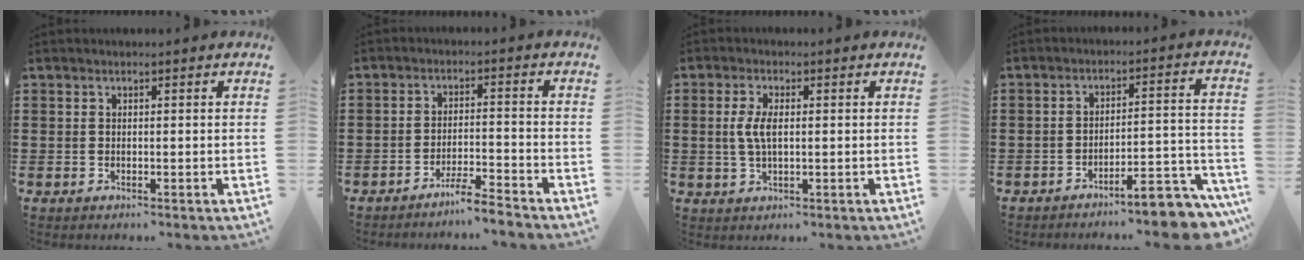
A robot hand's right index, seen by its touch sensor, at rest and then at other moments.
{"total": 4.1, "force": [-3.8, -0.4, 1.3], "torque": [-0.029, -0.004, -0.077]}
{"total": 4.2, "force": [0.4, 1.7, 3.8], "torque": [-0.091, 0.000, 0.001]}
{"total": 7.5, "force": [-6.6, 0.9, 3.6], "torque": [-0.045, 0.008, -0.121]}